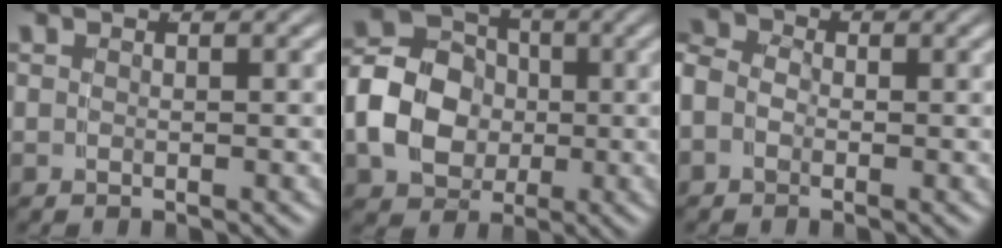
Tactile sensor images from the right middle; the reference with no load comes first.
{"total": 10.4, "force": [-0.3, 8.9, 5.4], "torque": [-0.107, -0.012, -0.009]}
{"total": 5.1, "force": [0.4, 4.5, 2.5], "torque": [-0.053, 0.005, -0.011]}